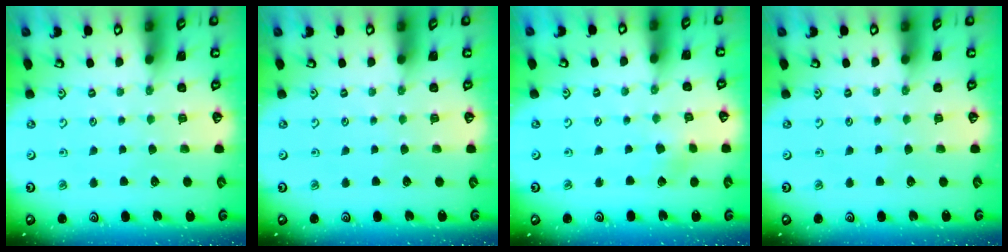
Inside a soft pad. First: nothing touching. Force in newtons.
{"total": 0.0}
{"total": 1.9, "press": 1.9, "slide": 0.2}
{"total": 0.0}